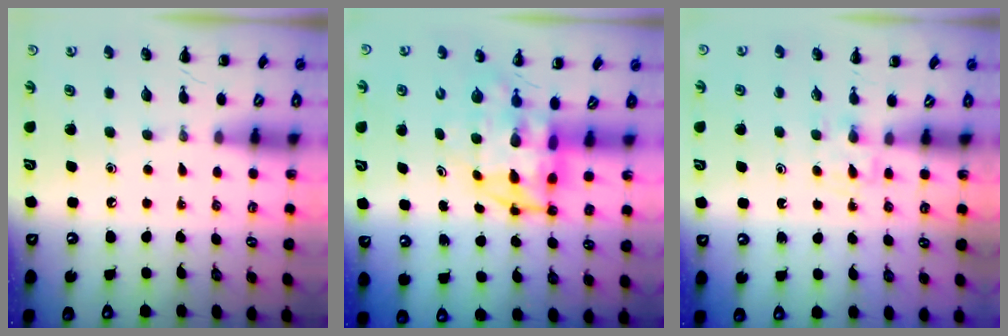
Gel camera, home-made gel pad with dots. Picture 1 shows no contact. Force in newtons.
{"total": 4.5, "press": 4.2, "slide": 1.5}
{"total": 3.2, "press": 3.0, "slide": 1.1}